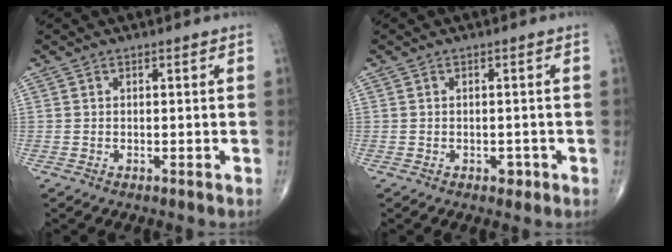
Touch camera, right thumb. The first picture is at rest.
{"total": 1.6, "force": [-0.7, 1.1, 0.8], "torque": [-0.005, 0.002, -0.007]}